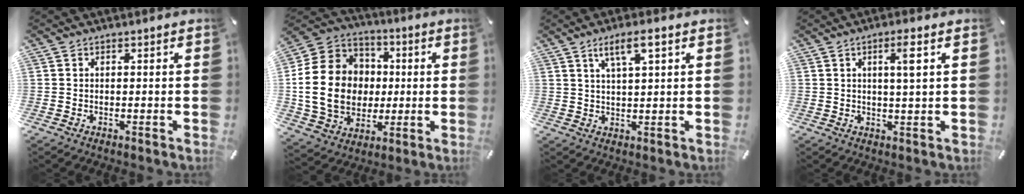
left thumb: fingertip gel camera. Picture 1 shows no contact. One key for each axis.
{"total": 20.0, "fx": -0.7, "fy": 17.1, "fz": 10.5, "tx": -0.222, "ty": 0.018, "tz": -0.009}
{"total": 5.9, "fx": 3.1, "fy": 1.4, "fz": 4.8, "tx": -0.099, "ty": 0.003, "tz": 0.052}
{"total": 4.8, "fx": 1.7, "fy": 0.3, "fz": 4.5, "tx": -0.076, "ty": -0.006, "tz": 0.020}